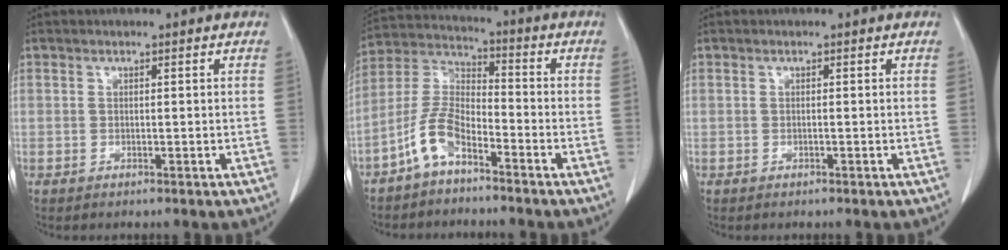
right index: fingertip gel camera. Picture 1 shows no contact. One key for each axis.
{"total": 7.8, "fx": -5.1, "fy": 2.8, "fz": 5.3, "tx": -0.128, "ty": 0.009, "tz": -0.109}
{"total": 0.0}